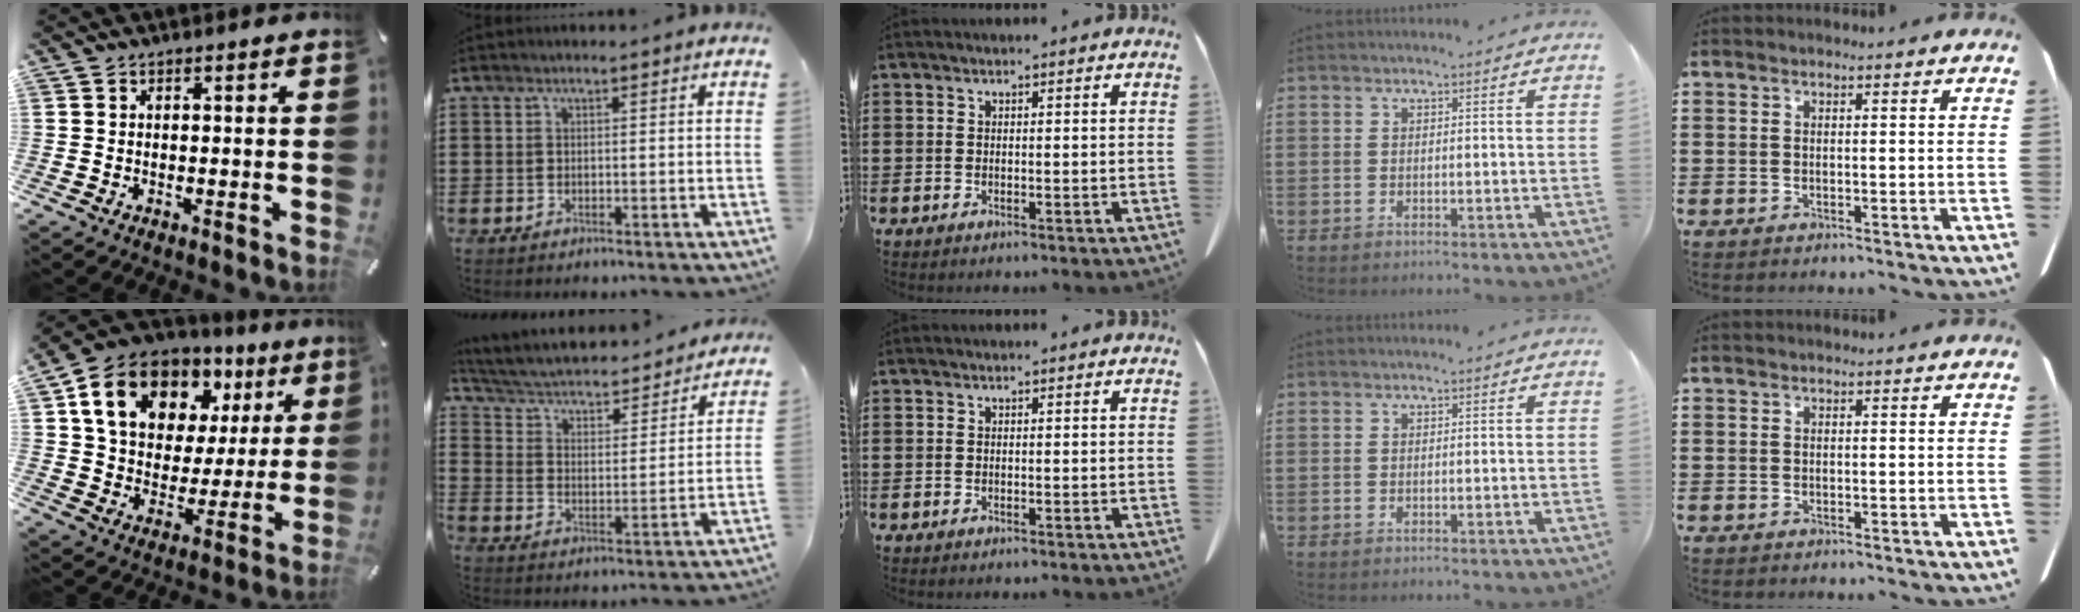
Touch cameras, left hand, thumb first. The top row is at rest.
{"thumb": {"total": 16.4, "force": [8.8, 11.6, 7.5], "torque": [-0.142, -0.035, 0.164]}, "index": {"total": 3.1, "force": [2.7, 0.8, 1.3], "torque": [-0.043, -0.027, 0.034]}}